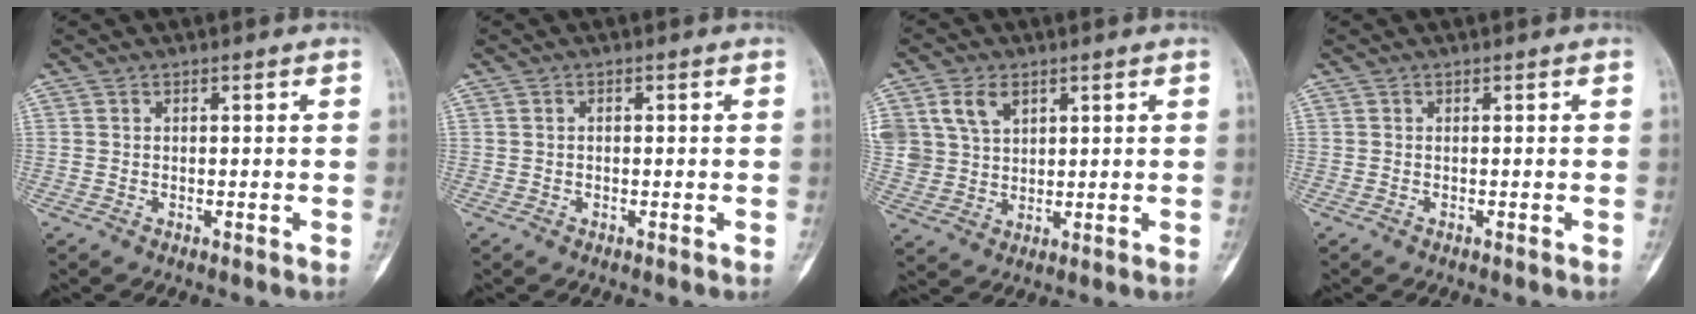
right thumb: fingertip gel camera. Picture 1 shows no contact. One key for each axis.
{"total": 0.6, "fx": 0.0, "fy": 0.4, "fz": 0.4, "tx": -0.011, "ty": 0.001, "tz": 0.002}
{"total": 8.3, "fx": 3.8, "fy": 5.7, "fz": 4.6, "tx": -0.079, "ty": -0.006, "tz": 0.083}
{"total": 0.0}